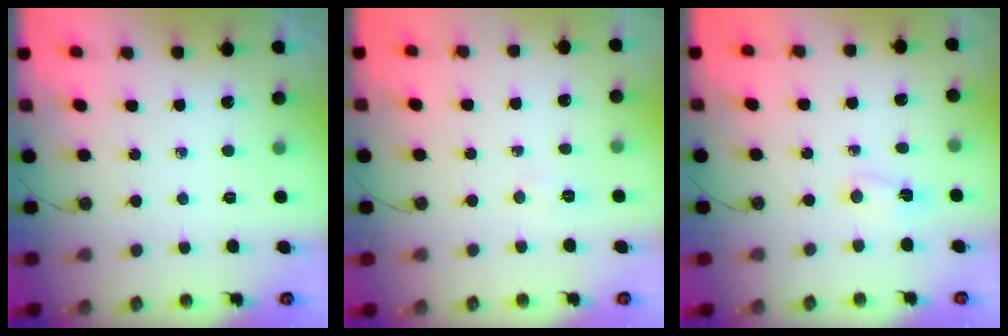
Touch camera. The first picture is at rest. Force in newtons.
{"total": 2.8, "press": 2.8, "slide": 0.5}
{"total": 2.8, "press": 2.7, "slide": 0.5}